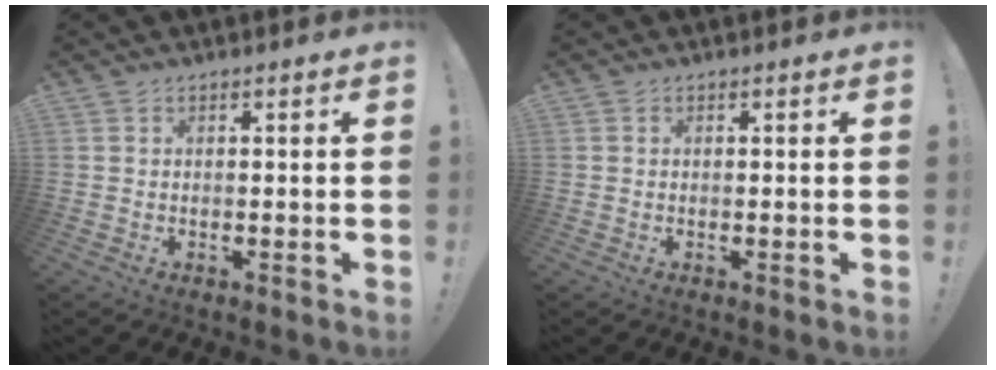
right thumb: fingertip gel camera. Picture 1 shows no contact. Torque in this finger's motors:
{"motor_torque": [0.14, 0.04, 0.38, -0.04, -0.03]}